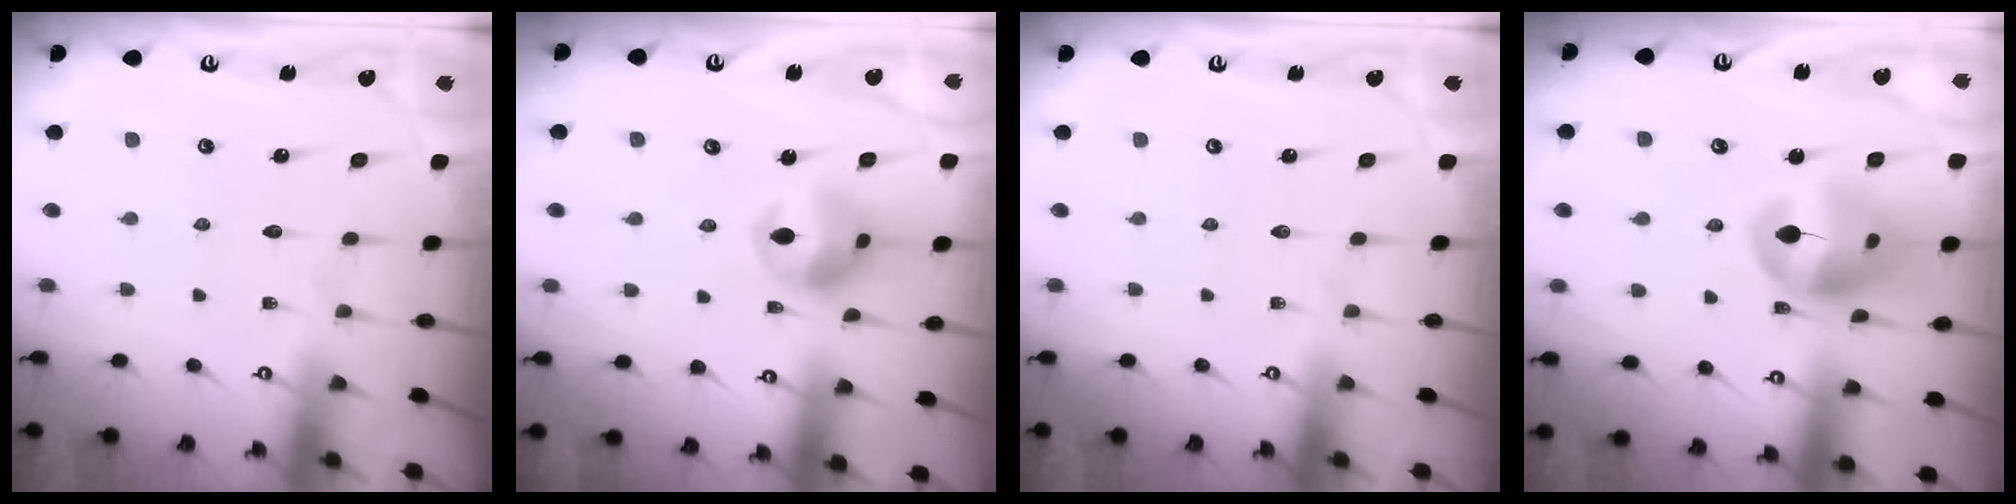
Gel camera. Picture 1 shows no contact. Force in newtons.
{"total": 12.3, "press": 12.2, "slide": 1.6}
{"total": 0.0}
{"total": 14.9, "press": 14.8, "slide": 1.7}